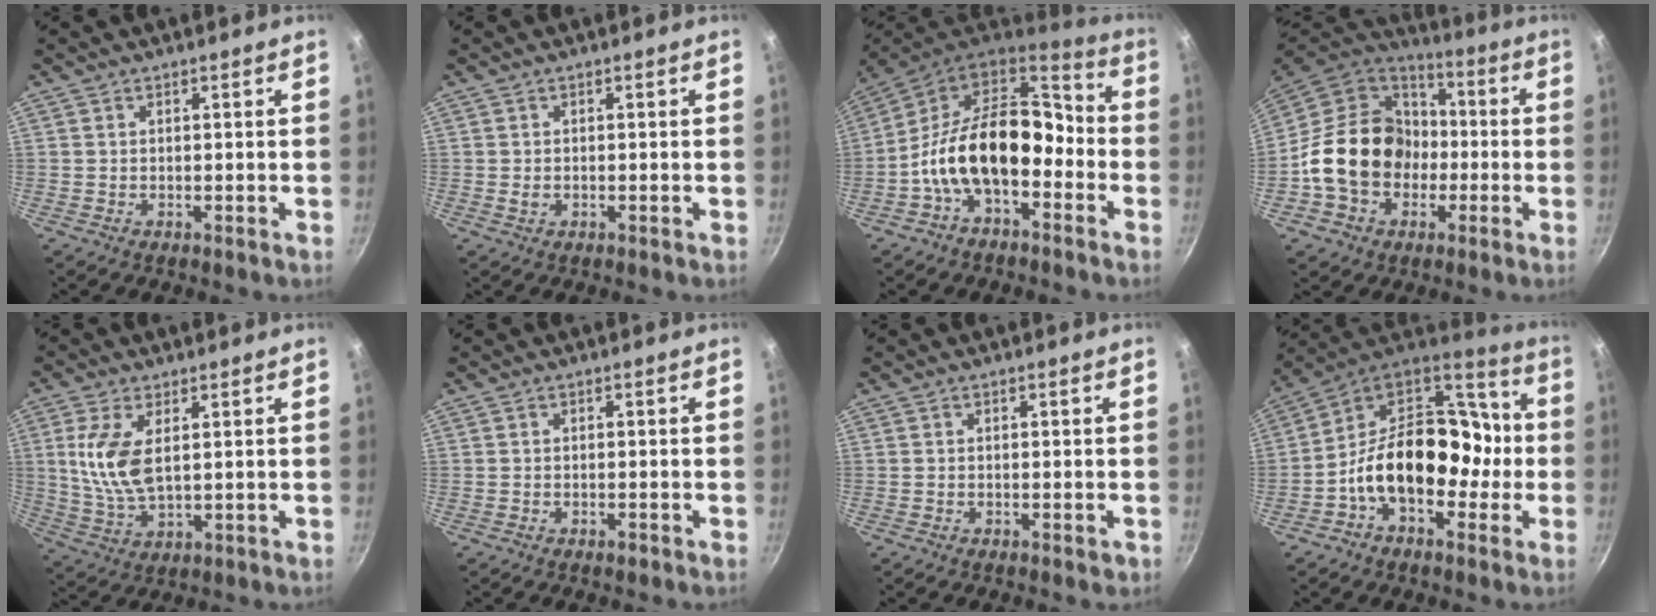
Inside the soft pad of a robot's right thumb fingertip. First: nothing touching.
{"total": 1.1, "force": [-0.2, 0.8, 0.8], "torque": [-0.013, 0.000, -0.004]}
{"total": 18.4, "force": [-4.5, 11.0, 14.0], "torque": [-0.214, 0.065, -0.098]}
{"total": 20.7, "force": [-3.1, 16.7, 11.8], "torque": [-0.184, 0.052, -0.056]}
{"total": 9.8, "force": [2.1, 4.8, 8.3], "torque": [-0.169, -0.012, 0.048]}
{"total": 1.1, "force": [-0.7, 0.5, 0.7], "torque": [-0.015, 0.004, -0.010]}
{"total": 1.1, "force": [-0.5, 0.5, 0.8], "torque": [-0.014, 0.003, -0.008]}
{"total": 20.8, "force": [-3.5, 14.1, 14.9], "torque": [-0.189, 0.068, -0.073]}